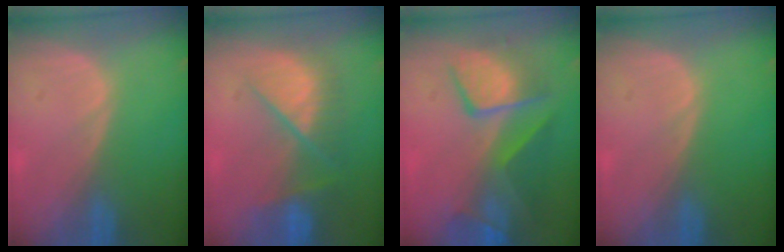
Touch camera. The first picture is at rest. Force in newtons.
{"total": 7.8, "press": 7.6, "slide": 2.0}
{"total": 9.6, "press": 8.7, "slide": 4.1}
{"total": 0.0}